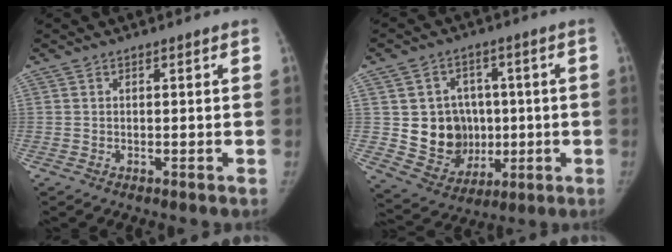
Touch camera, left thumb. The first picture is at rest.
{"total": 12.6, "force": [0.2, 11.3, 5.6], "torque": [-0.044, 0.002, 0.027]}